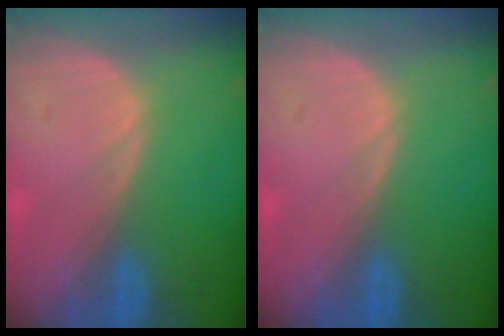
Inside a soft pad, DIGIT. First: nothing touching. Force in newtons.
{"total": 0.0}